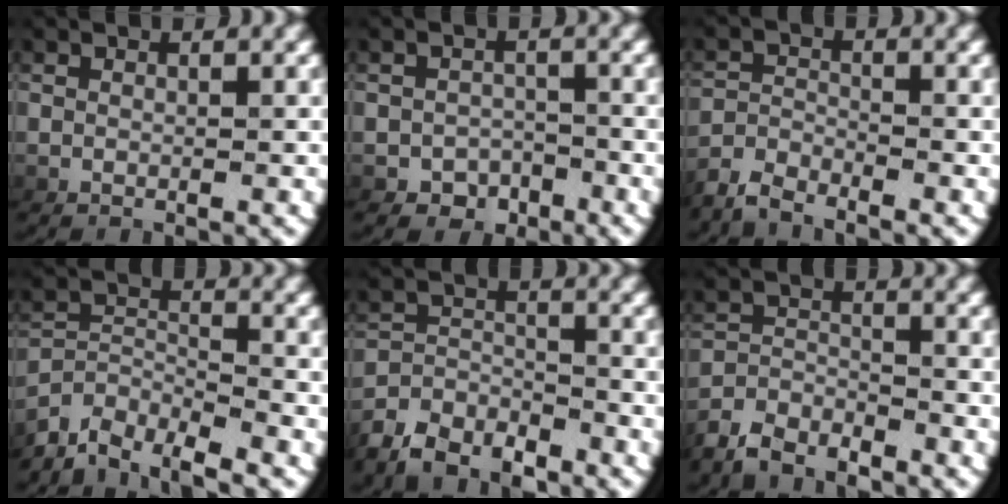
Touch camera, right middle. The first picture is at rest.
{"total": 3.6, "force": [-2.6, 2.5, 0.1], "torque": [0.020, -0.011, -0.042]}
{"total": 2.8, "force": [-2.8, 0.2, 0.5], "torque": [-0.010, -0.004, -0.052]}
{"total": 5.5, "force": [-3.9, 2.8, 2.6], "torque": [-0.062, -0.026, -0.065]}
{"total": 4.1, "force": [-3.6, 1.6, 1.3], "torque": [-0.016, -0.001, -0.063]}
{"total": 3.5, "force": [-3.3, 0.9, 0.7], "torque": [-0.010, -0.001, -0.060]}